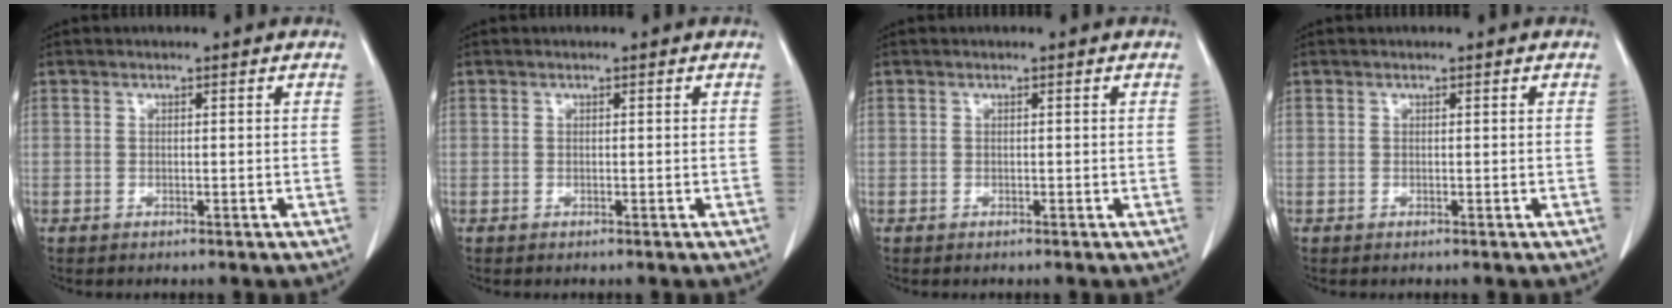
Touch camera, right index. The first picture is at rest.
{"total": 0.0}
{"total": 0.0}
{"total": 0.0}